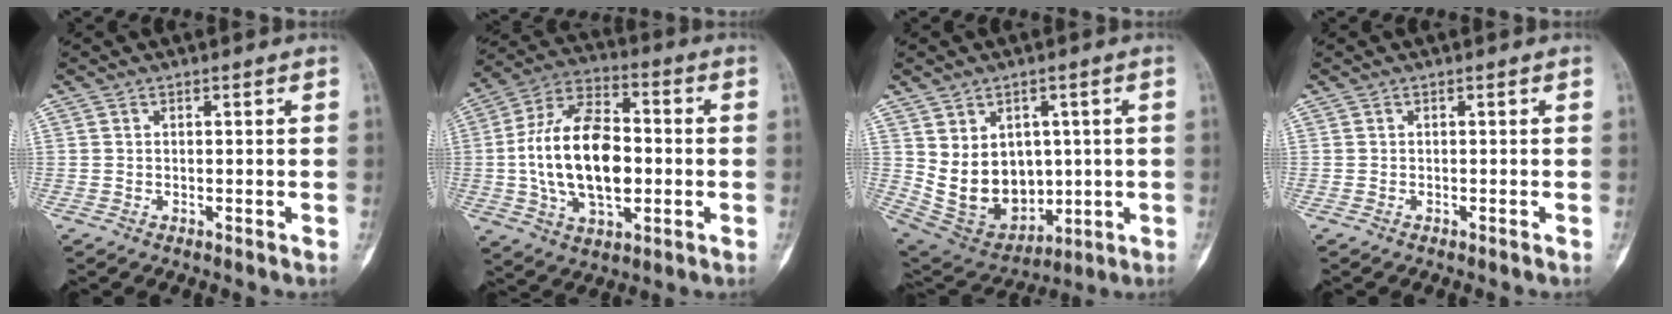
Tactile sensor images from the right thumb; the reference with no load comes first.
{"total": 19.4, "force": [-1.1, 10.9, 16.0], "torque": [-0.278, 0.021, -0.018]}
{"total": 14.0, "force": [1.0, 10.8, 8.8], "torque": [-0.102, -0.005, 0.058]}
{"total": 0.0}